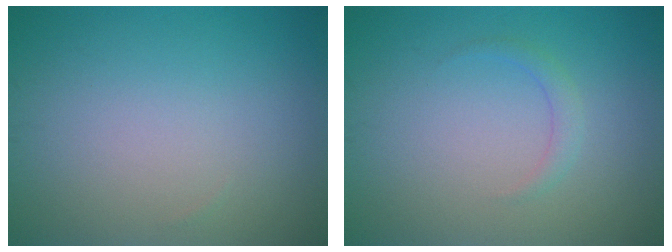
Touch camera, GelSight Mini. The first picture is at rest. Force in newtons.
{"total": 0.8, "press": 0.8, "slide": 0.0}